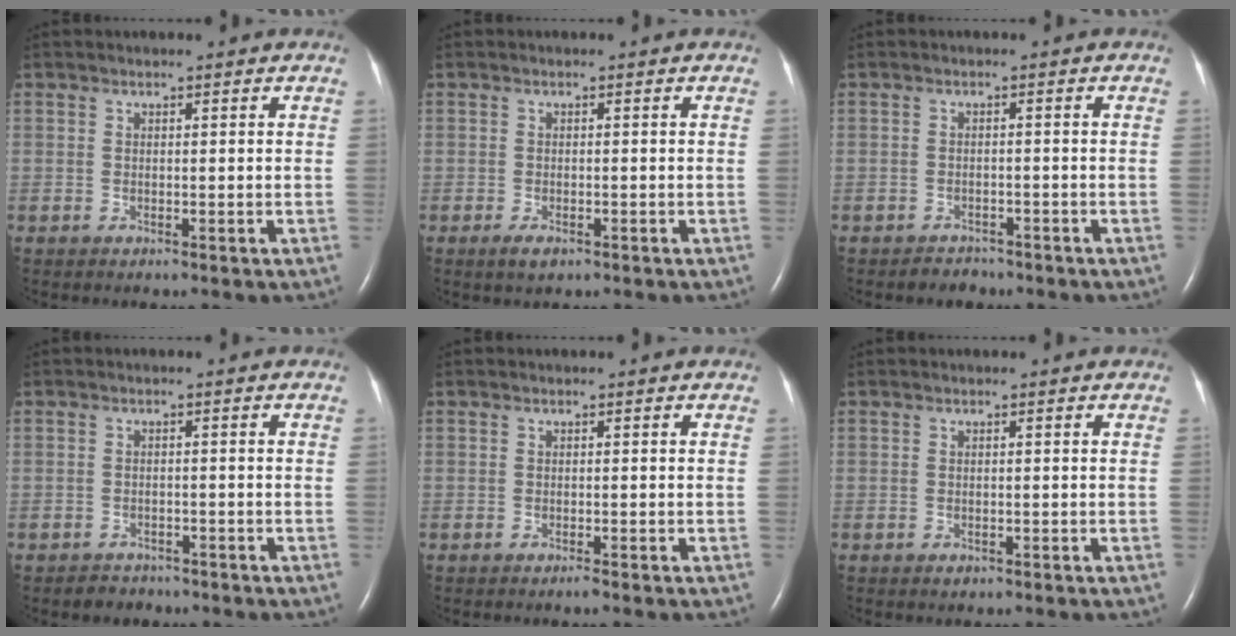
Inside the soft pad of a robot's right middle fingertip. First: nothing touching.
{"total": 1.9, "force": [-1.1, 0.8, 1.4], "torque": [-0.032, -0.003, -0.016]}
{"total": 2.0, "force": [-1.7, 1.1, -0.1], "torque": [-0.009, 0.002, -0.024]}
{"total": 2.2, "force": [-1.7, 1.3, -0.1], "torque": [-0.013, 0.004, -0.025]}
{"total": 0.6, "force": [-0.4, -0.1, 0.3], "torque": [-0.008, 0.000, -0.007]}
{"total": 0.5, "force": [-0.3, 0.3, 0.3], "torque": [-0.007, 0.000, -0.003]}